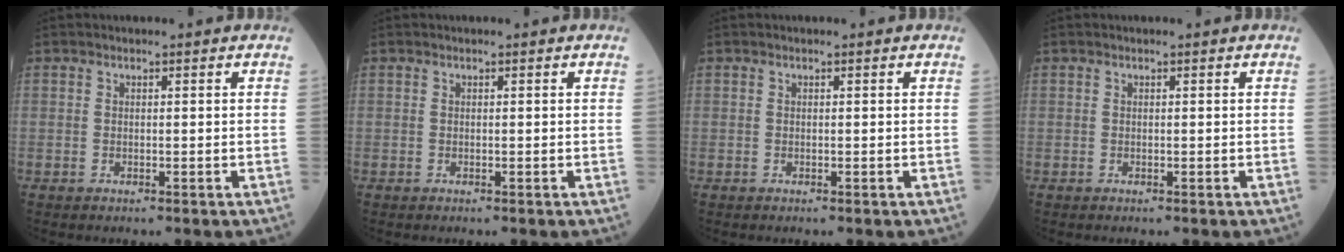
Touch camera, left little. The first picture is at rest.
{"total": 0.0}
{"total": 0.0}
{"total": 0.0}